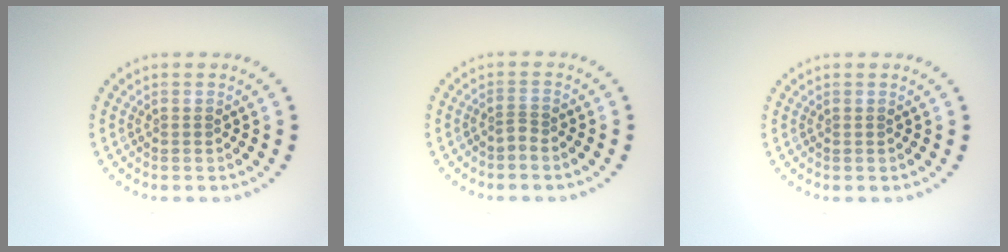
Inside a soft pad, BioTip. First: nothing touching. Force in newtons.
{"total": 0.7, "press": 0.3, "slide": 0.6}
{"total": 0.0}